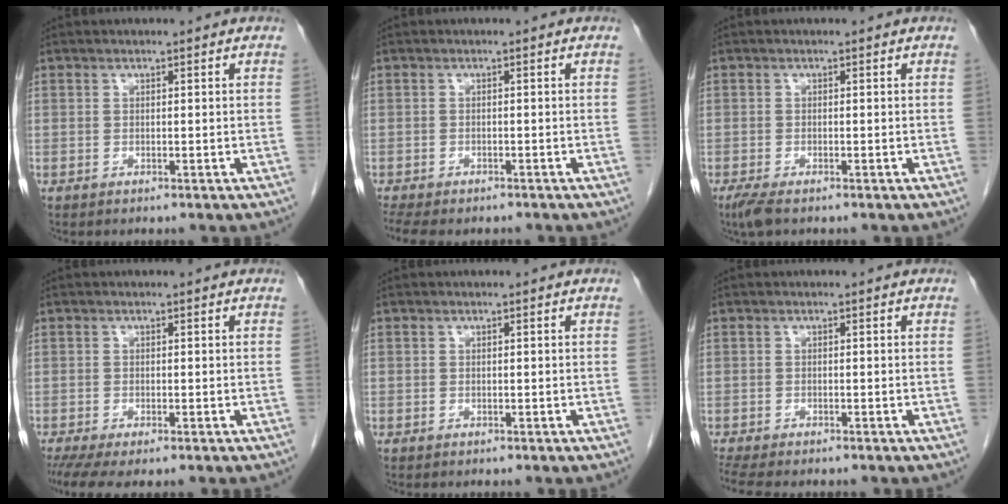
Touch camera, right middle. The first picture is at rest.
{"total": 8.2, "force": [-6.8, 2.9, 3.6], "torque": [-0.069, -0.004, -0.096]}
{"total": 2.6, "force": [-1.8, 0.7, 1.7], "torque": [-0.039, -0.008, -0.032]}
{"total": 4.9, "force": [-3.5, 1.1, 3.3], "torque": [-0.055, -0.015, -0.060]}
{"total": 0.0}
{"total": 5.0, "force": [-4.3, 0.9, 2.4], "torque": [-0.043, -0.011, -0.070]}